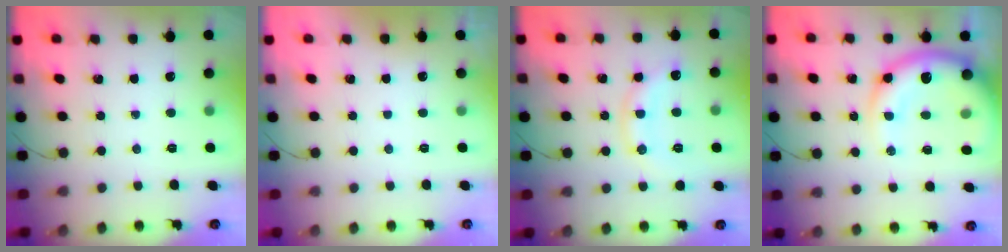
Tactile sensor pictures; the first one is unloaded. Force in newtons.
{"total": 2.8, "press": 2.8, "slide": 0.1}
{"total": 9.9, "press": 9.9, "slide": 0.4}
{"total": 16.0, "press": 15.5, "slide": 3.8}